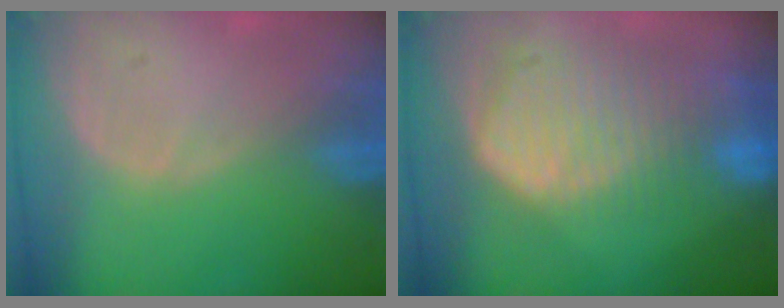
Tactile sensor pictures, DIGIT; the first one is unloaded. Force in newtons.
{"total": 10.3, "press": 8.9, "slide": 5.3}